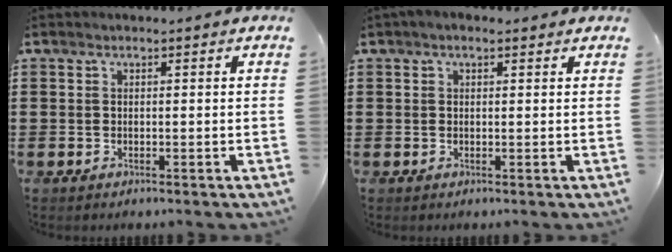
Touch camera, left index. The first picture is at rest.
{"total": 1.1, "force": [0.5, 0.7, 0.8], "torque": [-0.015, 0.006, 0.007]}